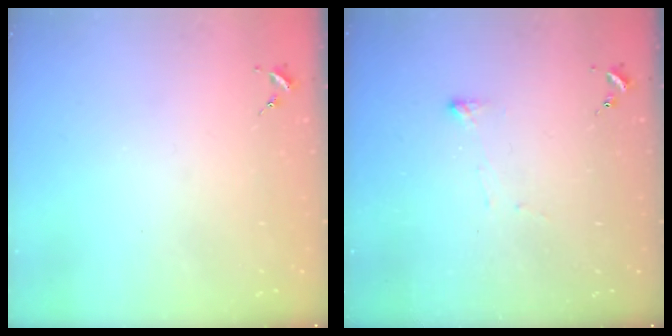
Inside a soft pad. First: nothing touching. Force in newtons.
{"total": 3.5, "press": 3.5, "slide": 0.4}